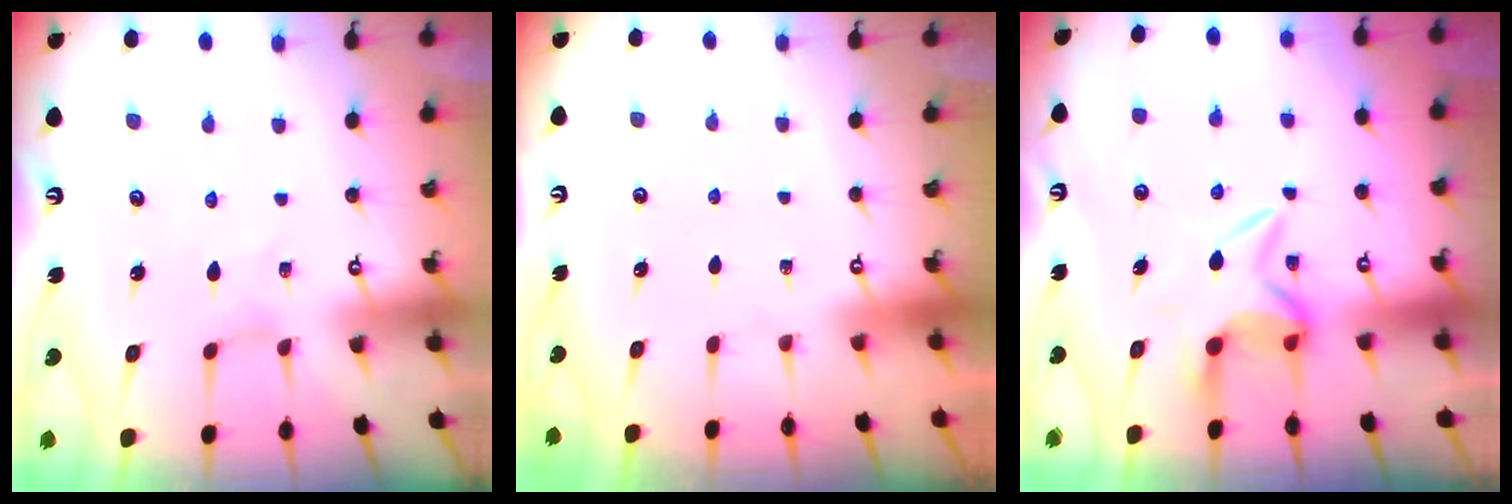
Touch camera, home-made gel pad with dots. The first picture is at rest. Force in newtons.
{"total": 0.0}
{"total": 6.2, "press": 6.1, "slide": 0.9}